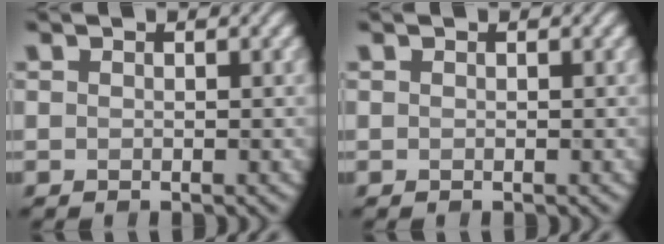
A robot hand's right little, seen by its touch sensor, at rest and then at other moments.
{"total": 0.0}